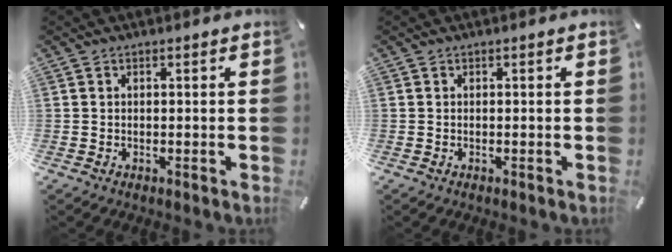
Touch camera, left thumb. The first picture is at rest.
{"total": 0.0}